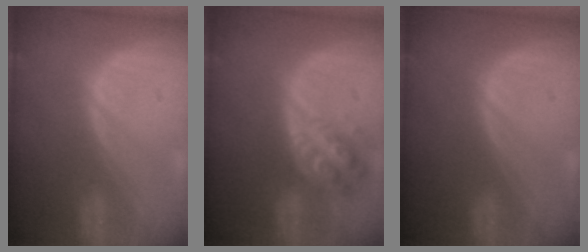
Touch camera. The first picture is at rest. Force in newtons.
{"total": 6.0, "press": 5.5, "slide": 2.3}
{"total": 0.0}